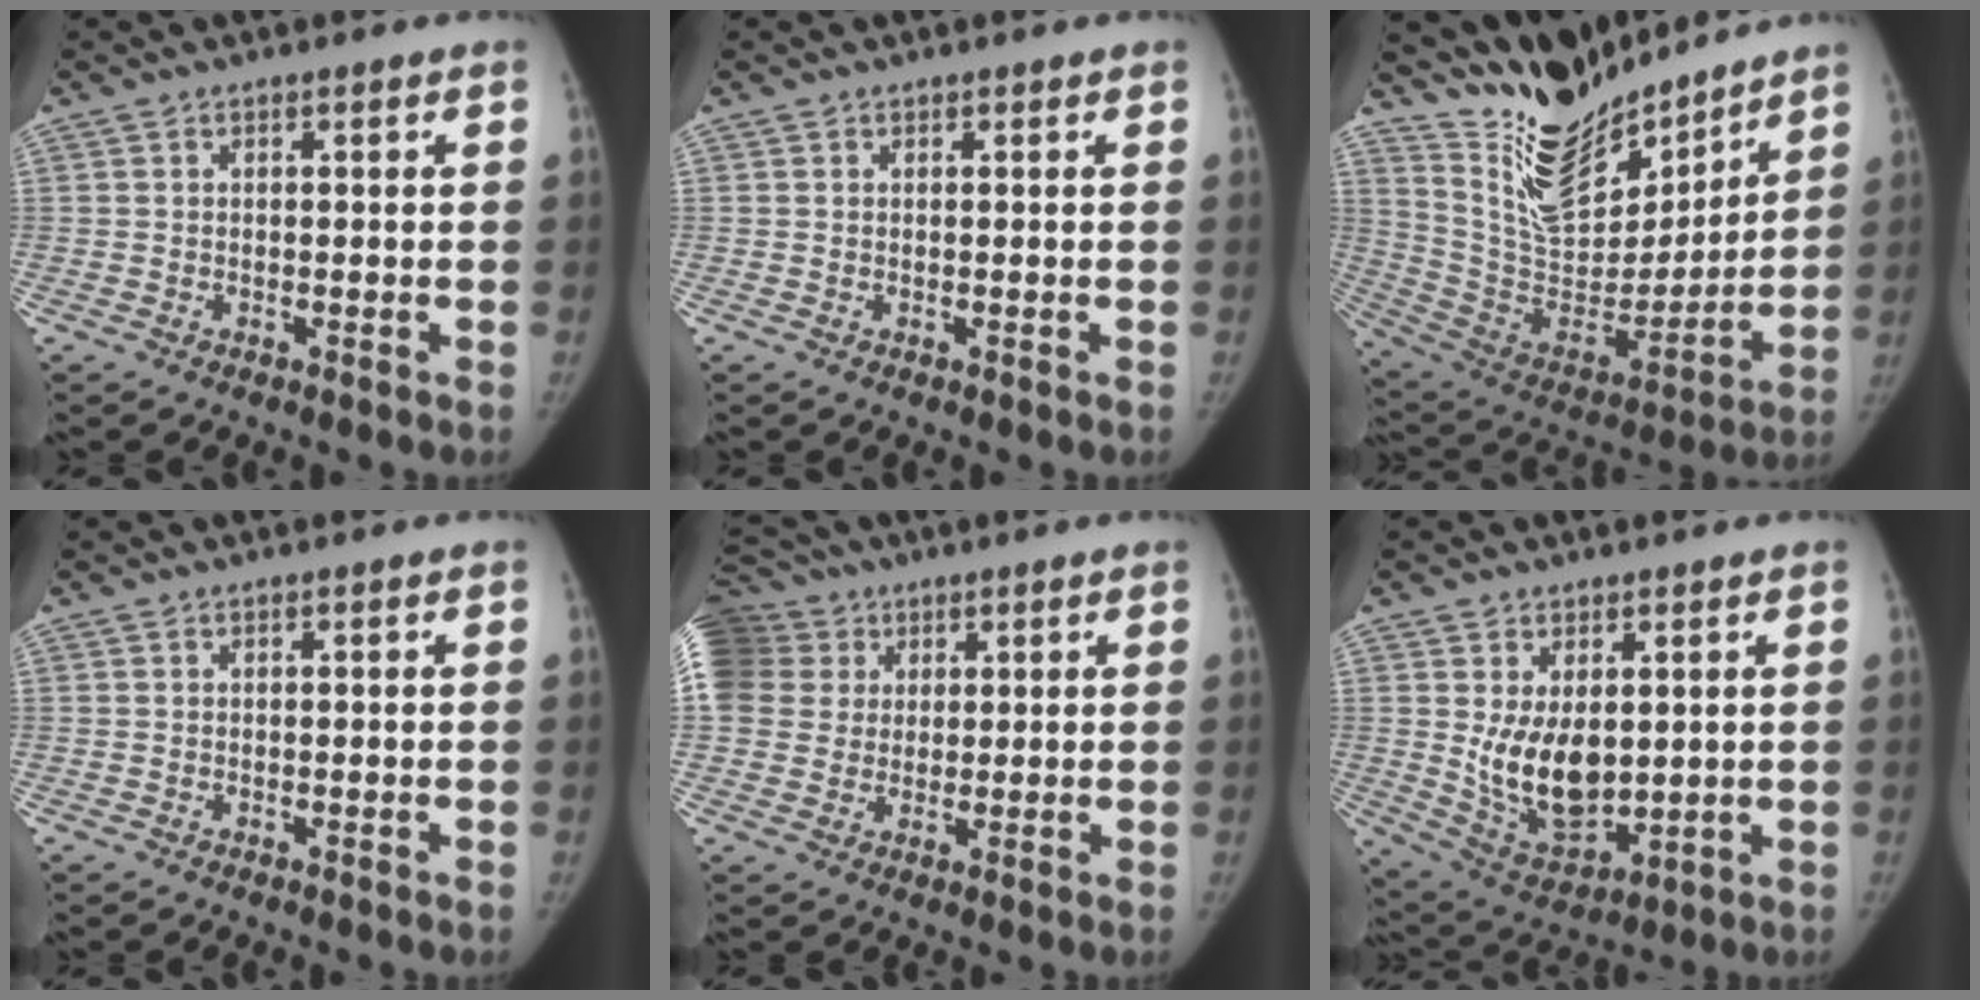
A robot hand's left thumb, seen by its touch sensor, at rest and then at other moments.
{"total": 0.0}
{"total": 19.7, "force": [17.1, 6.7, 7.2], "torque": [-0.068, -0.111, 0.309]}
{"total": 0.0}
{"total": 18.3, "force": [6.4, 15.6, 7.2], "torque": [-0.193, 0.053, 0.128]}
{"total": 11.9, "force": [1.3, 7.5, 9.2], "torque": [-0.121, -0.026, 0.047]}